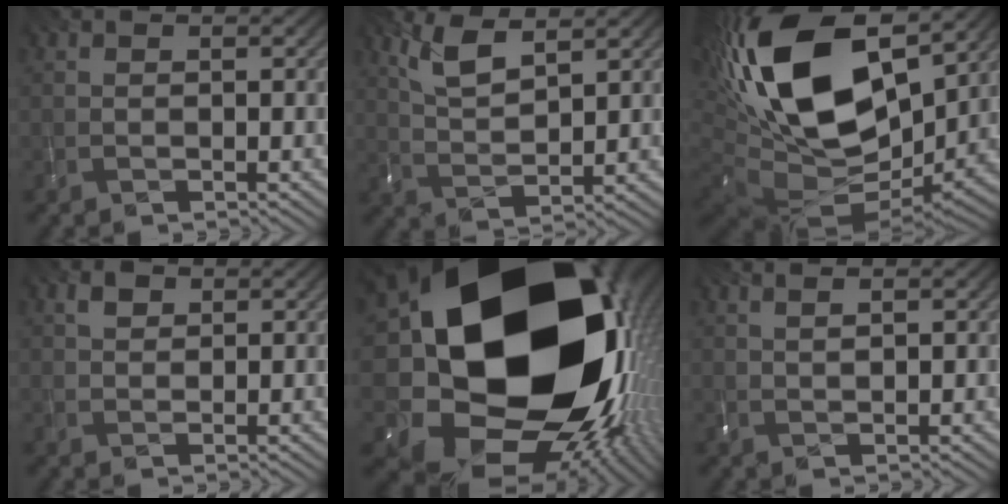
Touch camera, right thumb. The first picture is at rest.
{"total": 5.2, "force": [3.0, 1.2, 4.0], "torque": [-0.097, -0.001, 0.070]}
{"total": 20.7, "force": [6.0, 11.9, 15.8], "torque": [-0.354, 0.006, 0.118]}
{"total": 0.6, "force": [0.4, 0.3, 0.3], "torque": [-0.006, 0.001, 0.013]}
{"total": 23.3, "force": [1.6, 17.5, 15.3], "torque": [-0.283, -0.107, 0.049]}
{"total": 1.4, "force": [0.7, -0.2, 1.2], "torque": [-0.012, -0.001, 0.017]}